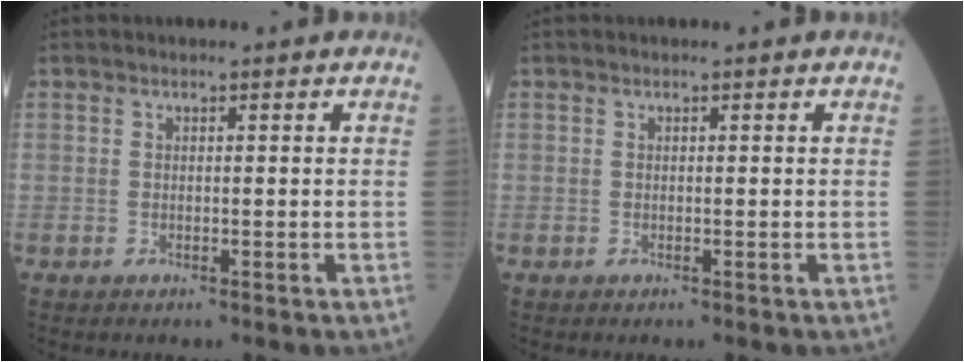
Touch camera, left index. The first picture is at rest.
{"total": 0.0}